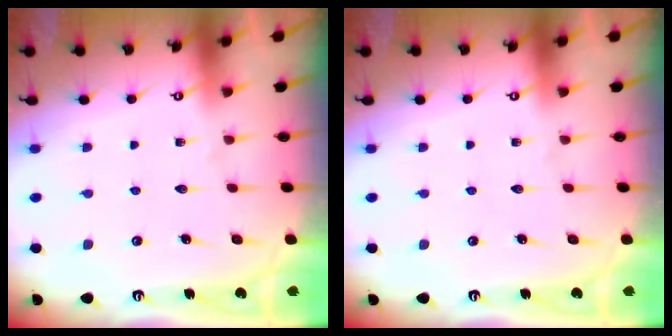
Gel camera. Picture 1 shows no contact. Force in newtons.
{"total": 0.0}